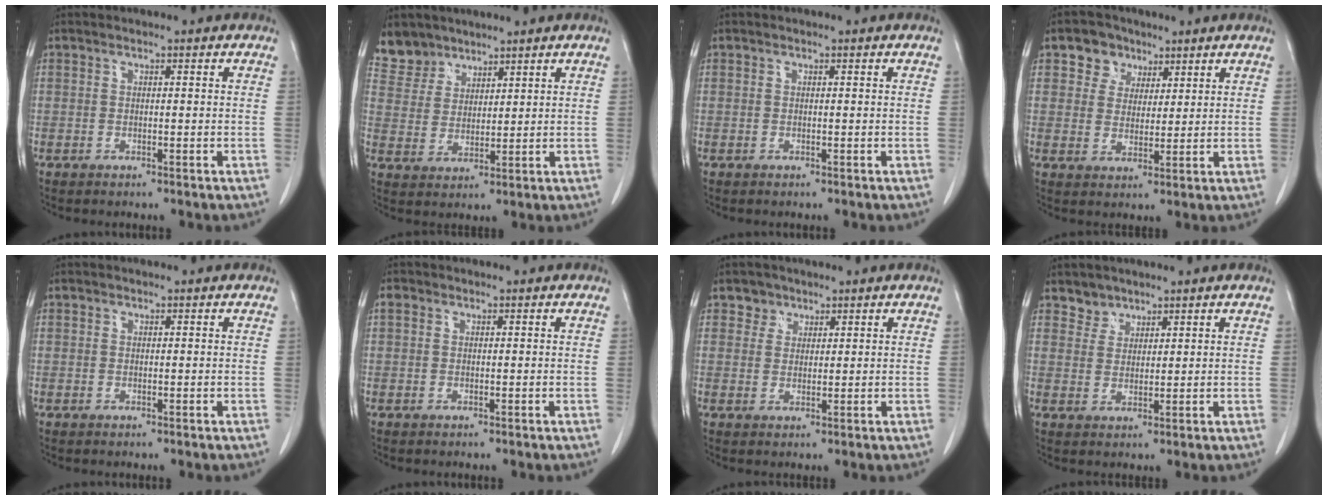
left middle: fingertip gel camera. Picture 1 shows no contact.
{"total": 5.8, "force": [4.9, 3.1, 0.0], "torque": [0.001, 0.003, 0.102]}
{"total": 0.0}
{"total": 5.1, "force": [2.9, 4.1, 1.0], "torque": [-0.021, 0.012, 0.053]}
{"total": 0.0}
{"total": 0.9, "force": [0.4, 0.8, 0.3], "torque": [-0.004, 0.008, 0.005]}
{"total": 2.4, "force": [1.6, 1.8, -0.1], "torque": [0.009, 0.001, 0.021]}
{"total": 2.6, "force": [2.1, 1.4, -0.4], "torque": [0.014, 0.001, 0.034]}